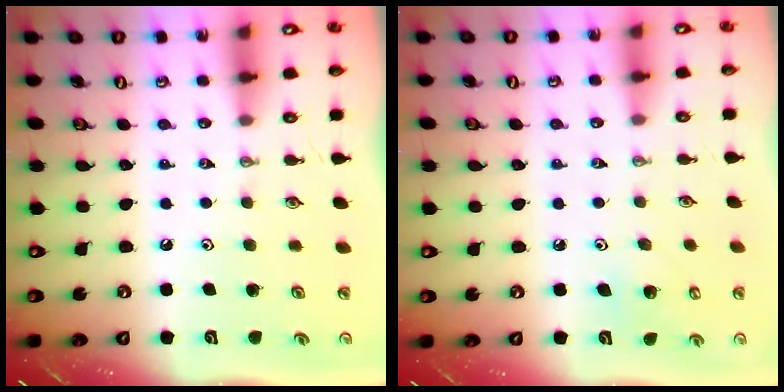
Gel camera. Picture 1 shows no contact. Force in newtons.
{"total": 4.8, "press": 4.7, "slide": 0.4}